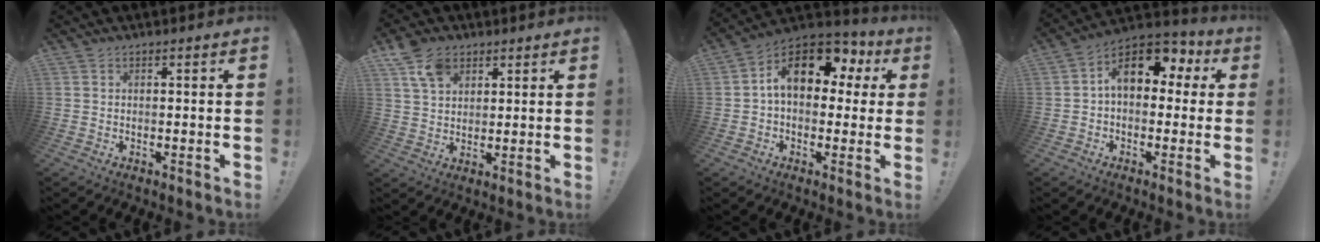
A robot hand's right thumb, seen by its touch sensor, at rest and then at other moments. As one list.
[{"total": 8.8, "force": [5.0, 5.7, 4.4], "torque": [-0.074, -0.014, 0.097]}, {"total": 15.6, "force": [5.4, 9.3, 11.3], "torque": [-0.172, -0.010, 0.096]}, {"total": 12.8, "force": [3.9, 8.0, 9.2], "torque": [-0.134, -0.003, 0.073]}]